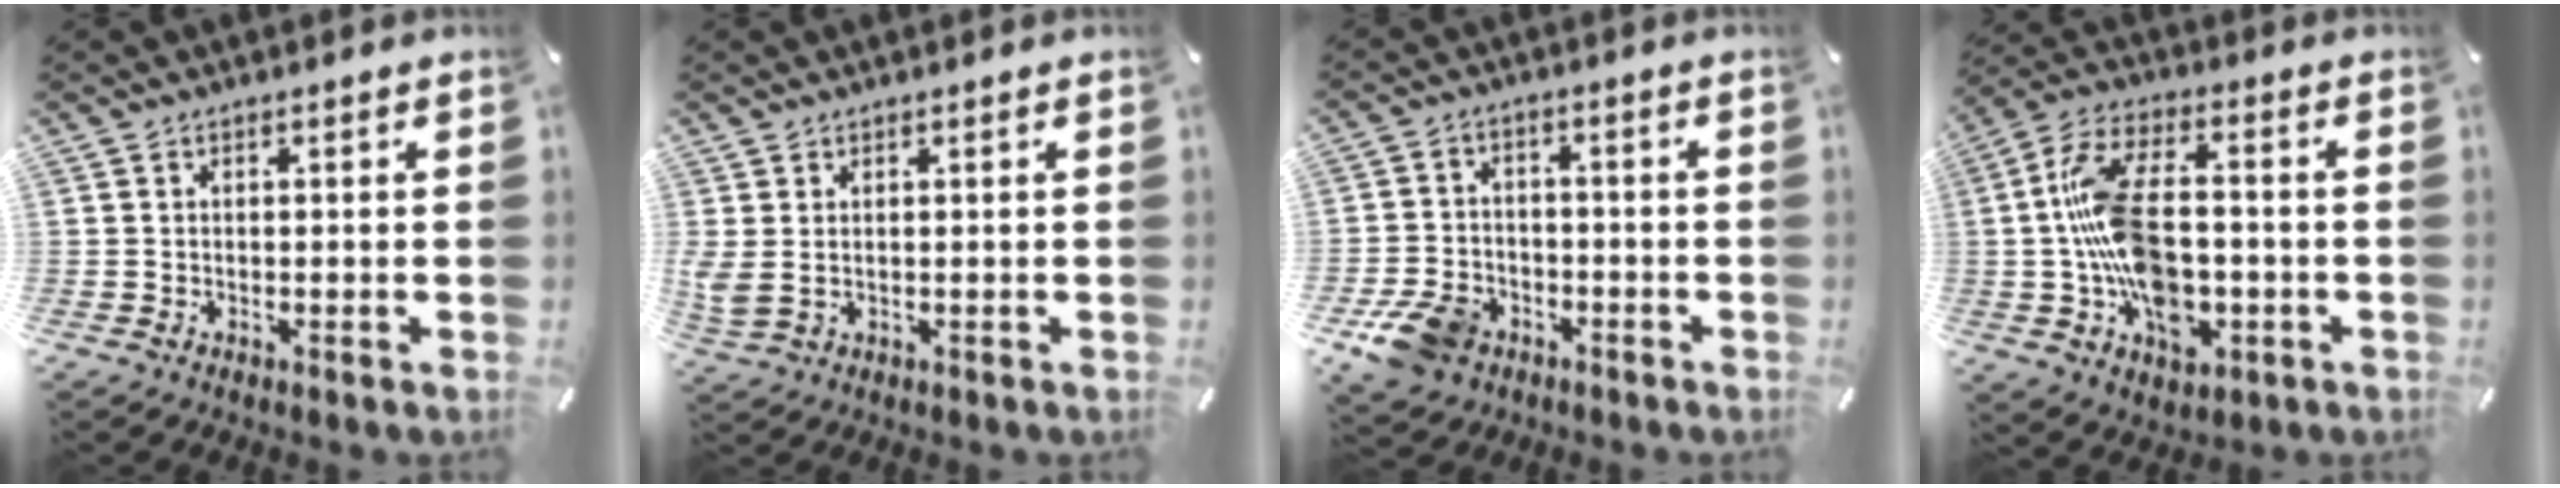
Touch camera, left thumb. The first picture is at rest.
{"total": 3.1, "force": [0.6, 1.6, 2.5], "torque": [-0.065, -0.006, 0.009]}
{"total": 9.5, "force": [-5.1, 6.9, 4.2], "torque": [-0.087, 0.028, -0.095]}
{"total": 16.8, "force": [-2.5, 10.2, 13.1], "torque": [-0.271, 0.016, -0.042]}